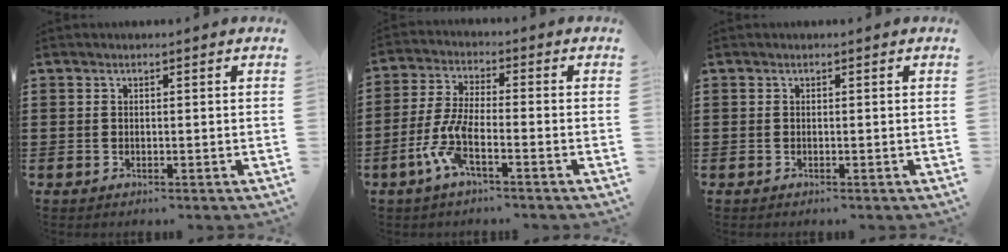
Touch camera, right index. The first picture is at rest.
{"total": 6.7, "force": [-3.5, 1.3, 5.6], "torque": [-0.145, -0.019, -0.073]}
{"total": 0.0}